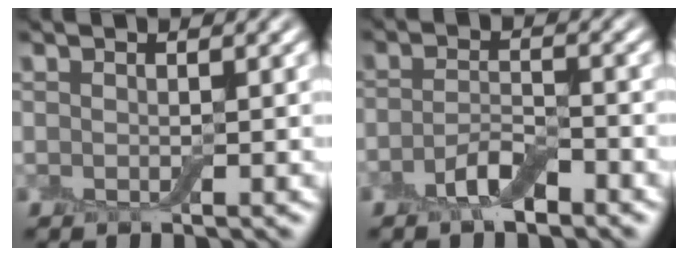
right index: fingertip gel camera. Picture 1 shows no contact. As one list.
[{"total": 2.9, "force": [-1.8, 1.1, 2.0], "torque": [-0.041, 0.006, -0.040]}]